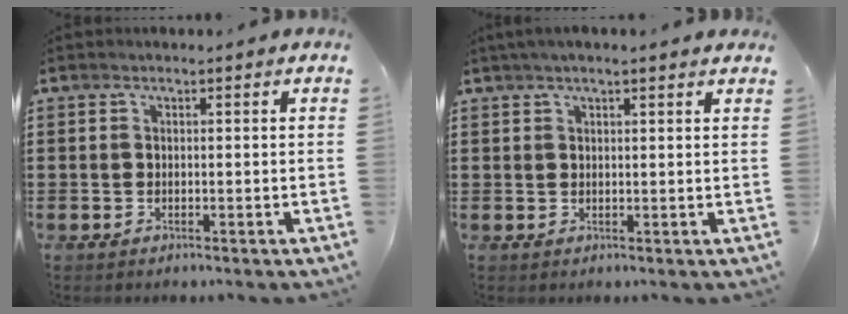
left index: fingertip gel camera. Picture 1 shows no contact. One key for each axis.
{"total": 2.1, "fx": 1.6, "fy": 0.2, "fz": 1.3, "tx": -0.027, "ty": 0.003, "tz": 0.030}